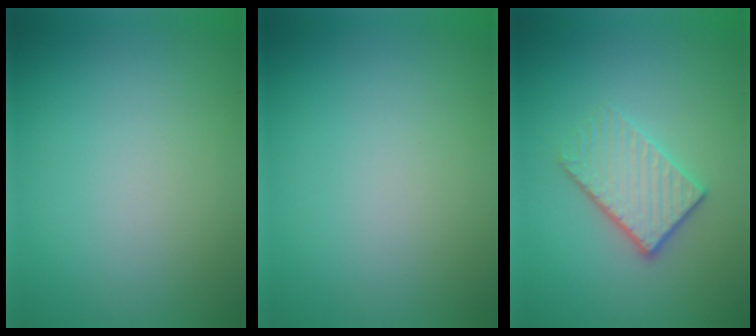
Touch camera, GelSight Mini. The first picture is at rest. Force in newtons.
{"total": 0.0}
{"total": 3.8, "press": 3.1, "slide": 2.1}